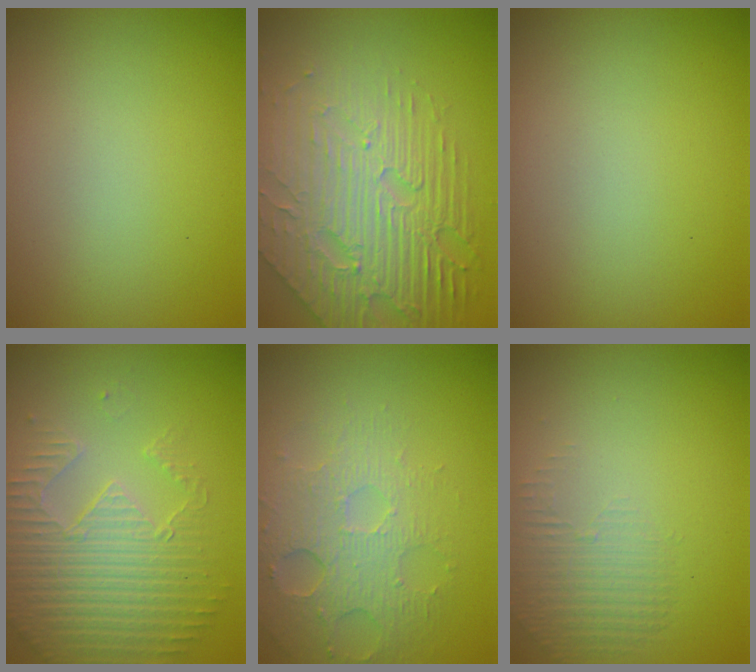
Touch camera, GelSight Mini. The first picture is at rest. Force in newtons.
{"total": 7.9, "press": 5.8, "slide": 5.3}
{"total": 0.0}
{"total": 4.2, "press": 4.1, "slide": 0.9}
{"total": 3.6, "press": 3.3, "slide": 1.5}
{"total": 1.4, "press": 0.3, "slide": 1.4}